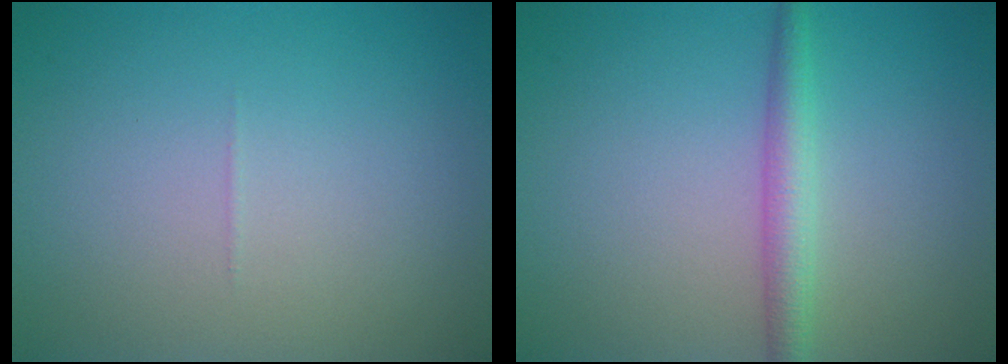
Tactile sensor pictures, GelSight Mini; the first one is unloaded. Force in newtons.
{"total": 2.5, "press": 2.5, "slide": 0.1}